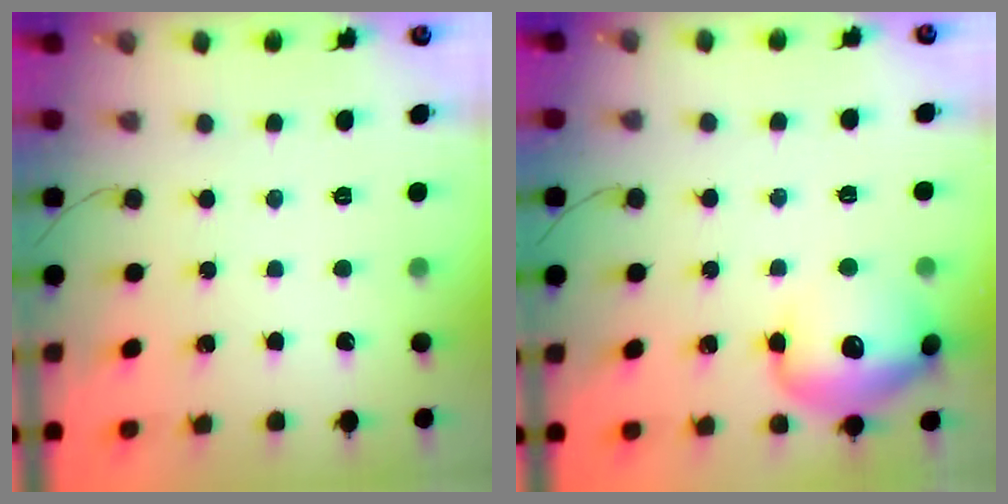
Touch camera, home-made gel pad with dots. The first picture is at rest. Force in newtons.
{"total": 15.4, "press": 15.3, "slide": 2.4}